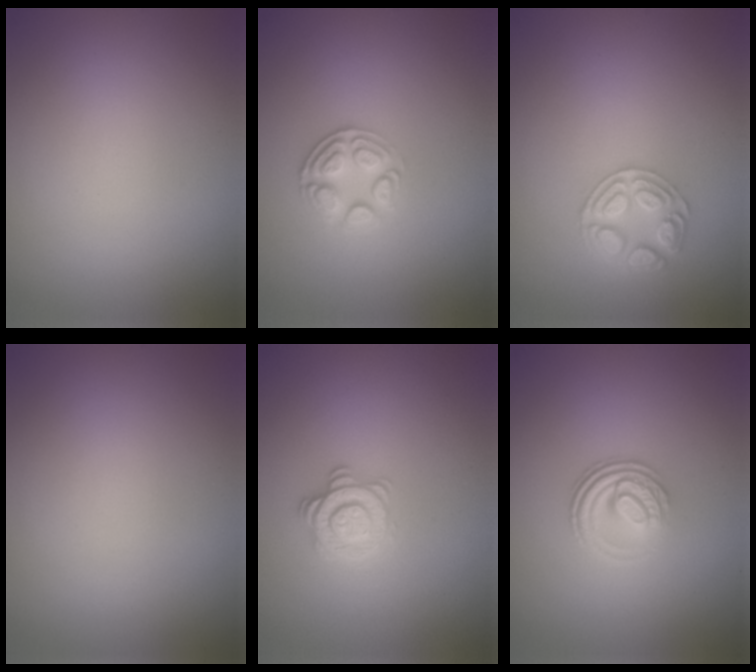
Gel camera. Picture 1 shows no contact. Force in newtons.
{"total": 2.7, "press": 2.4, "slide": 1.2}
{"total": 3.0, "press": 3.0, "slide": 0.5}
{"total": 0.0}
{"total": 2.8, "press": 2.5, "slide": 1.2}
{"total": 3.7, "press": 2.5, "slide": 2.8}